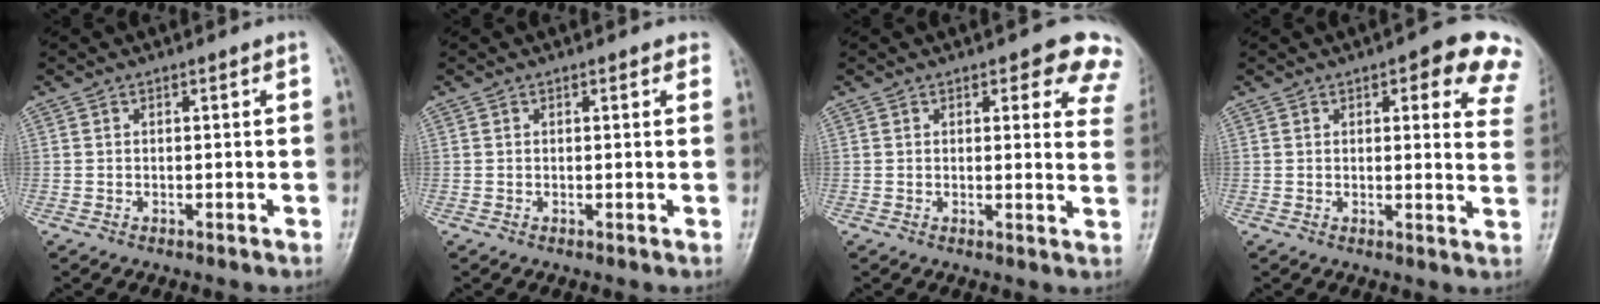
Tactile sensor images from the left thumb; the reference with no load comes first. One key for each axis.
{"total": 1.2, "fx": 0.7, "fy": 0.6, "fz": 0.8, "tx": -0.004, "ty": 0.000, "tz": 0.003}
{"total": 9.8, "fx": 6.8, "fy": 3.9, "fz": 5.9, "tx": -0.019, "ty": -0.028, "tz": 0.056}
{"total": 12.5, "fx": 7.5, "fy": 4.3, "fz": 9.1, "tx": -0.061, "ty": -0.027, "tz": 0.067}